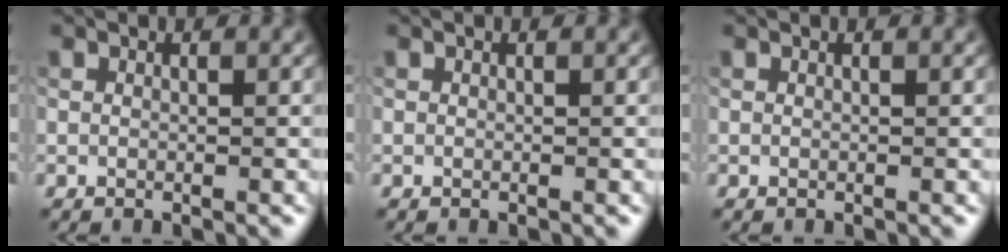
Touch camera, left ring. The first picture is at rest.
{"total": 0.0}
{"total": 0.0}